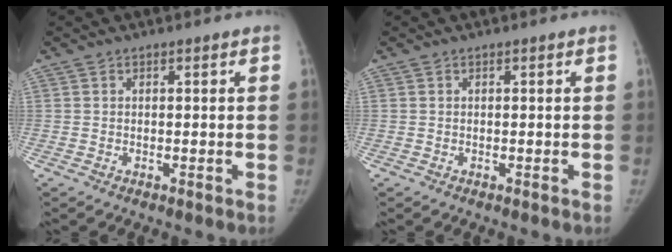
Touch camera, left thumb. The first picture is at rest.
{"total": 0.0}